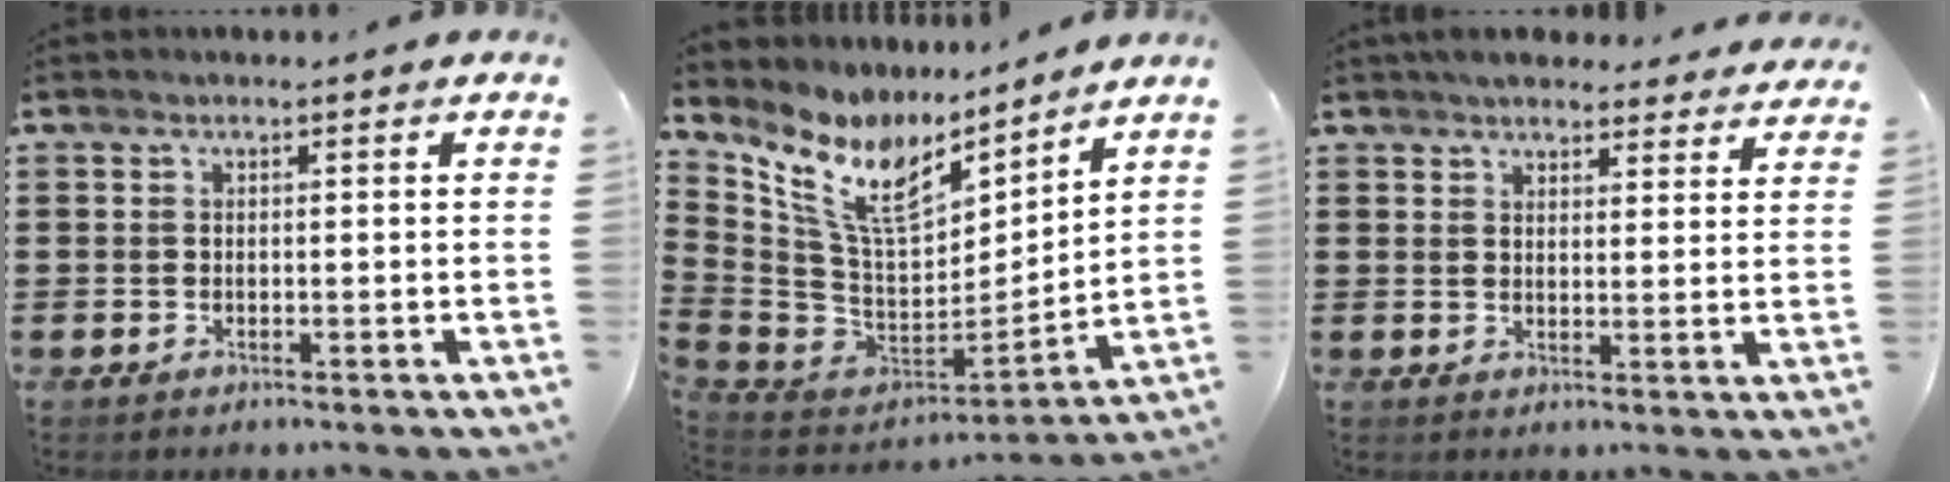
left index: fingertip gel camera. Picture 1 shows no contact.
{"total": 11.8, "force": [7.5, 5.1, 7.6], "torque": [-0.185, -0.050, 0.136]}
{"total": 3.9, "force": [3.7, 0.9, 0.6], "torque": [-0.016, -0.012, 0.069]}